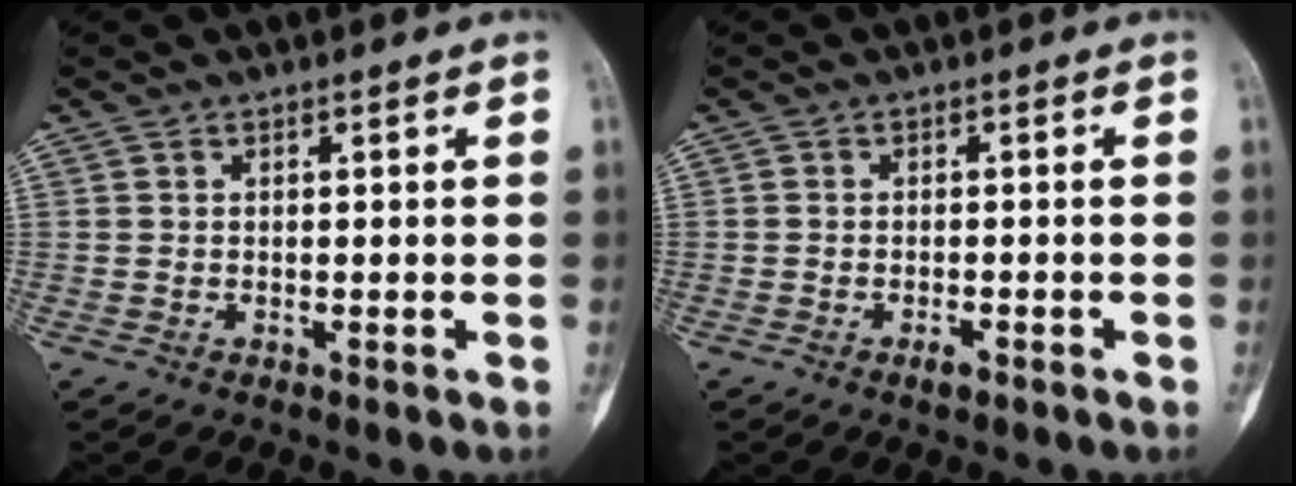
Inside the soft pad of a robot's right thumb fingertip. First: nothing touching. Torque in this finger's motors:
{"motor_torque": [0.52, 0.40, 0.24, -0.28, -0.02]}